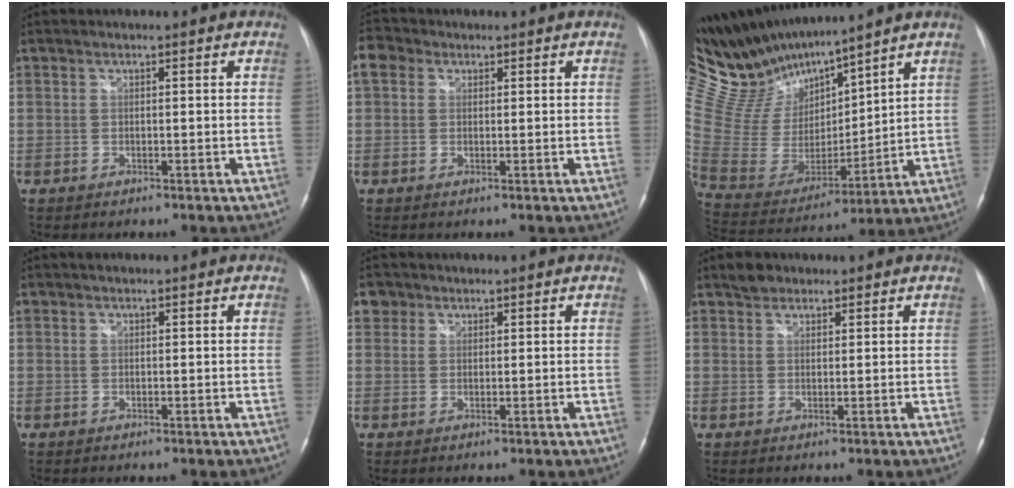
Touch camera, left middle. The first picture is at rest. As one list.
[{"total": 3.5, "force": [1.5, 2.8, 1.5], "torque": [-0.040, 0.021, 0.029]}, {"total": 17.5, "force": [16.2, 2.6, 6.3], "torque": [-0.143, -0.004, 0.330]}, {"total": 0.7, "force": [0.5, 0.4, 0.2], "torque": [-0.010, 0.012, 0.009]}, {"total": 2.6, "force": [1.4, 2.2, 0.1], "torque": [0.007, 0.008, 0.021]}, {"total": 2.4, "force": [1.8, 1.4, 0.4], "torque": [-0.014, 0.008, 0.029]}]